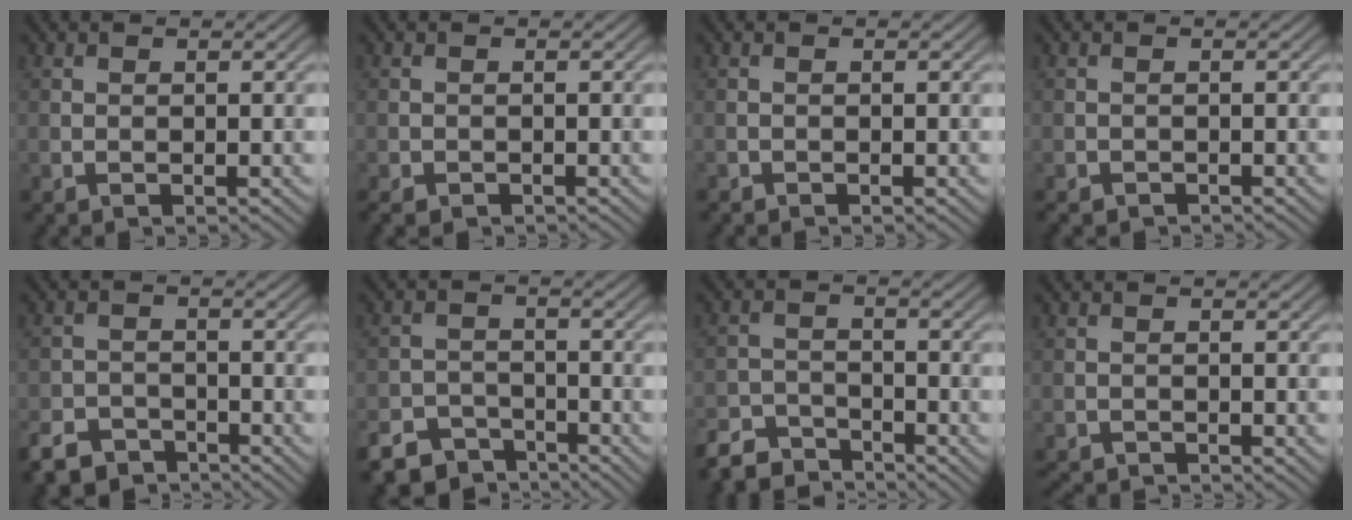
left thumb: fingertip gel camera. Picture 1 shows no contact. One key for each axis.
{"total": 1.6, "fx": -1.2, "fy": 0.7, "fz": 0.6, "tx": -0.012, "ty": -0.004, "tz": -0.024}
{"total": 0.5, "fx": -0.5, "fy": 0.1, "fz": 0.0, "tx": 0.002, "ty": -0.002, "tz": -0.010}
{"total": 1.4, "fx": -1.2, "fy": 0.6, "fz": 0.3, "tx": -0.005, "ty": -0.003, "tz": -0.024}
{"total": 5.2, "fx": -4.4, "fy": 2.4, "fz": 1.5, "tx": -0.027, "ty": -0.007, "tz": -0.087}
{"total": 6.3, "fx": -5.2, "fy": 3.0, "fz": 1.9, "tx": -0.034, "ty": -0.009, "tz": -0.096}
{"total": 5.6, "fx": -5.1, "fy": 1.9, "fz": 1.5, "tx": -0.026, "ty": -0.008, "tz": -0.105}
{"total": 2.1, "fx": -2.1, "fy": 0.2, "fz": 0.3, "tx": -0.006, "ty": -0.008, "tz": -0.041}